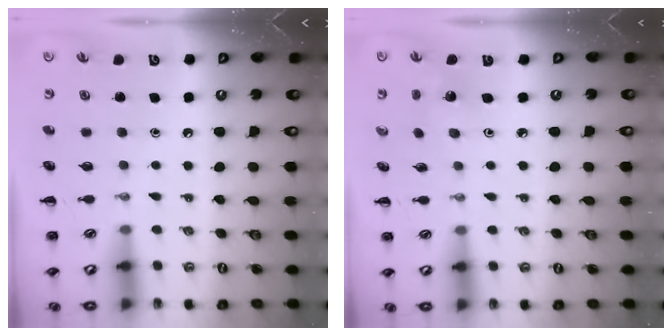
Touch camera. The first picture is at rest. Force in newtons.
{"total": 1.4, "press": 1.2, "slide": 0.6}